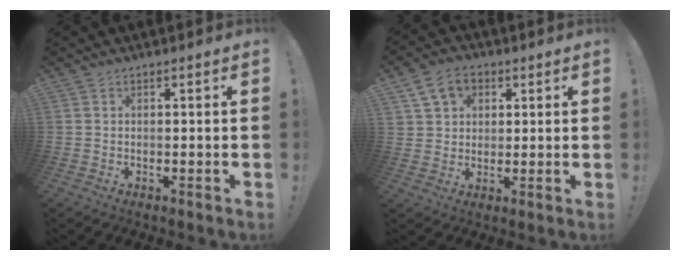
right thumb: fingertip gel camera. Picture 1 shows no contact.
{"total": 9.5, "force": [4.3, 7.3, 4.2], "torque": [-0.067, -0.006, 0.086]}